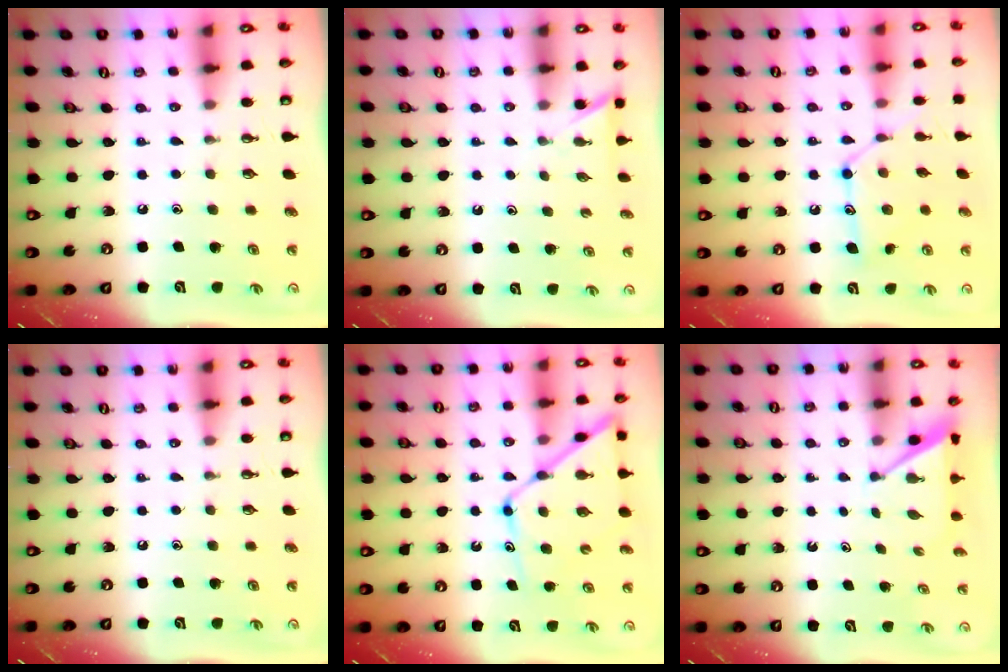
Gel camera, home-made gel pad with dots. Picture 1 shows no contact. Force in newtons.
{"total": 2.3, "press": 2.3, "slide": 0.2}
{"total": 12.4, "press": 12.4, "slide": 0.4}
{"total": 0.0}
{"total": 12.3, "press": 12.2, "slide": 1.0}
{"total": 3.9, "press": 3.9, "slide": 0.3}